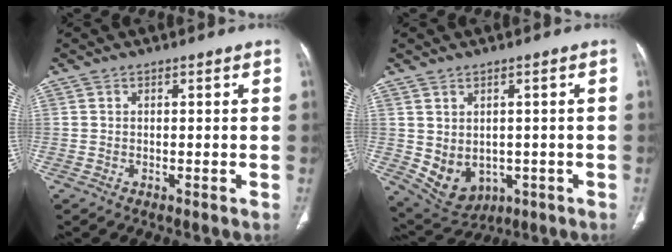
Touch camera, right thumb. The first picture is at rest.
{"total": 8.7, "force": [-1.5, 6.7, 5.3], "torque": [-0.073, 0.004, 0.004]}